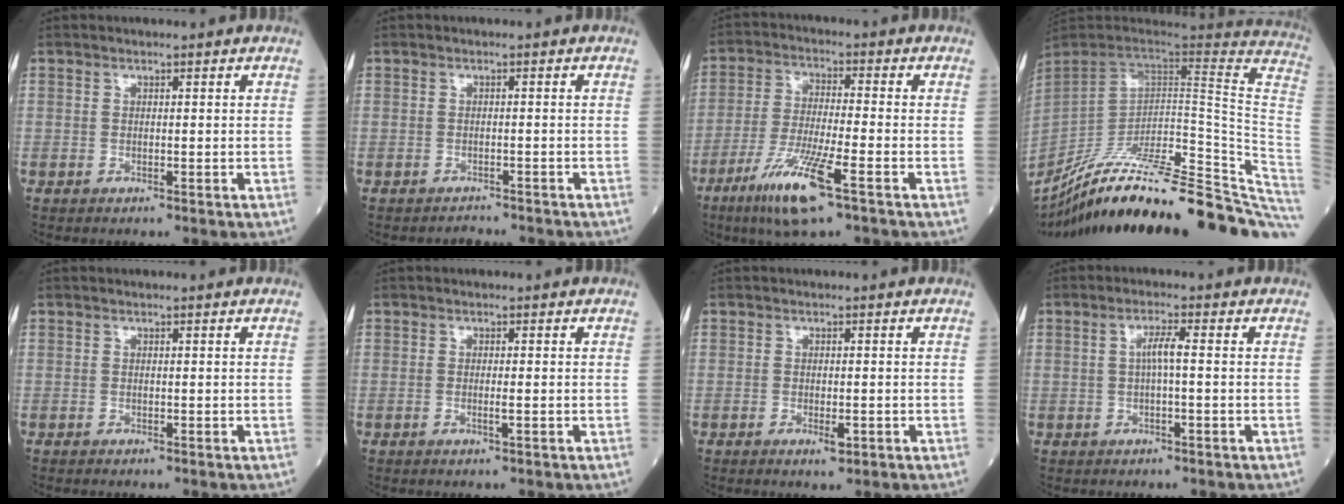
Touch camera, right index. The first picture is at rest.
{"total": 1.7, "force": [-1.7, 0.3, -0.3], "torque": [0.006, -0.004, -0.024]}
{"total": 9.5, "force": [-5.3, 0.5, 7.8], "torque": [-0.155, -0.023, -0.099]}
{"total": 39.4, "force": [-32.6, 2.6, 22.0], "torque": [-0.213, -0.054, -0.453]}
{"total": 0.0}
{"total": 1.1, "force": [-0.4, -0.1, 1.0], "torque": [-0.017, -0.002, -0.007]}
{"total": 1.7, "force": [-0.8, 0.5, 1.5], "torque": [-0.020, -0.002, -0.011]}
{"total": 2.6, "force": [0.0, 0.1, 2.6], "torque": [-0.047, 0.004, 0.000]}